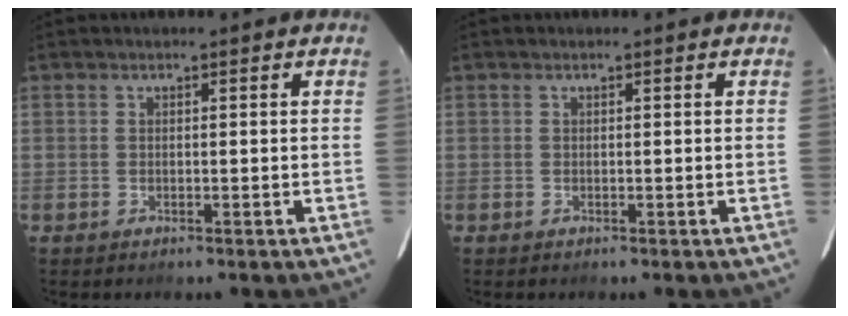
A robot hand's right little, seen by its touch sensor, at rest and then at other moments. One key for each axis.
{"total": 0.0}